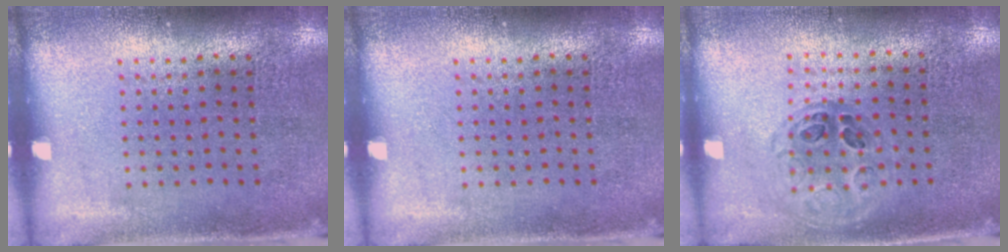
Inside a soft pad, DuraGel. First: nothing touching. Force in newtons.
{"total": 0.0}
{"total": 1.1, "press": 1.0, "slide": 0.4}